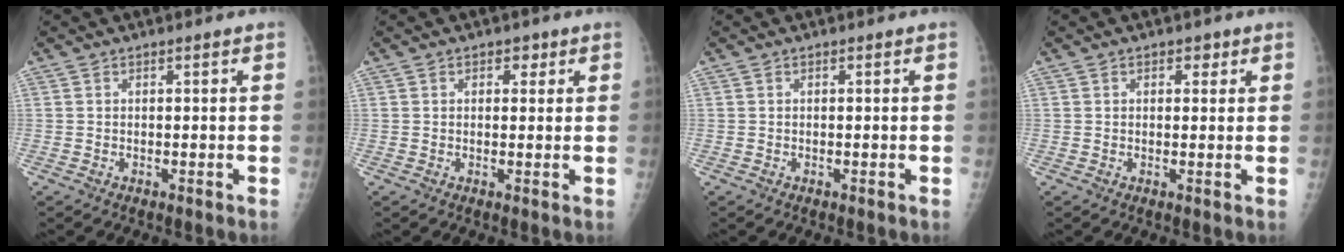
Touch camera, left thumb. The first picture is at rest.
{"total": 2.2, "force": [1.1, 1.6, 1.2], "torque": [0.002, -0.002, 0.011]}
{"total": 0.0}
{"total": 1.9, "force": [1.0, 1.3, 1.0], "torque": [0.001, -0.002, 0.010]}